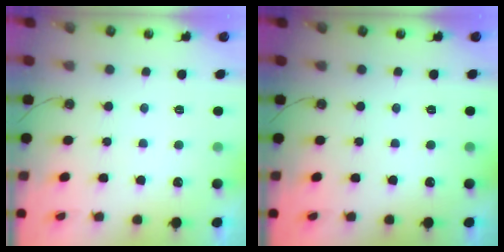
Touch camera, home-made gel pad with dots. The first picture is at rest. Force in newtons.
{"total": 0.0}